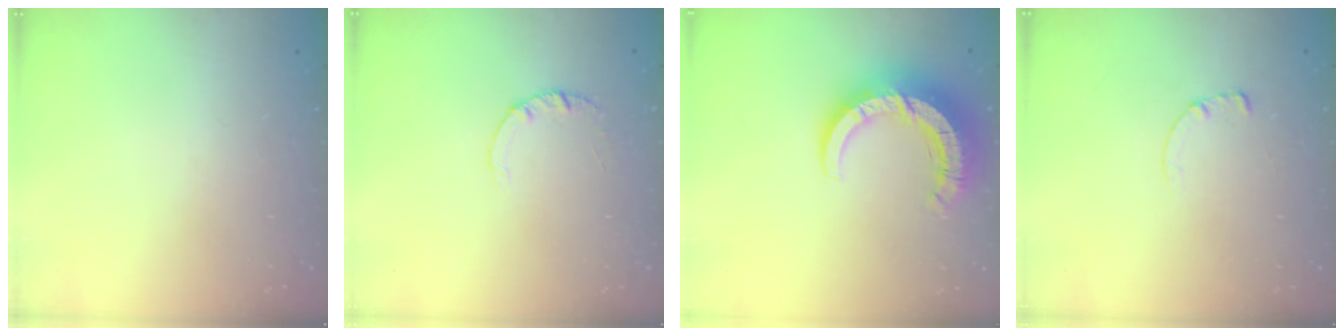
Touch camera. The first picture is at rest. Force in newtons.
{"total": 1.8, "press": 1.8, "slide": 0.1}
{"total": 11.6, "press": 11.5, "slide": 1.3}
{"total": 0.7, "press": 0.6, "slide": 0.2}